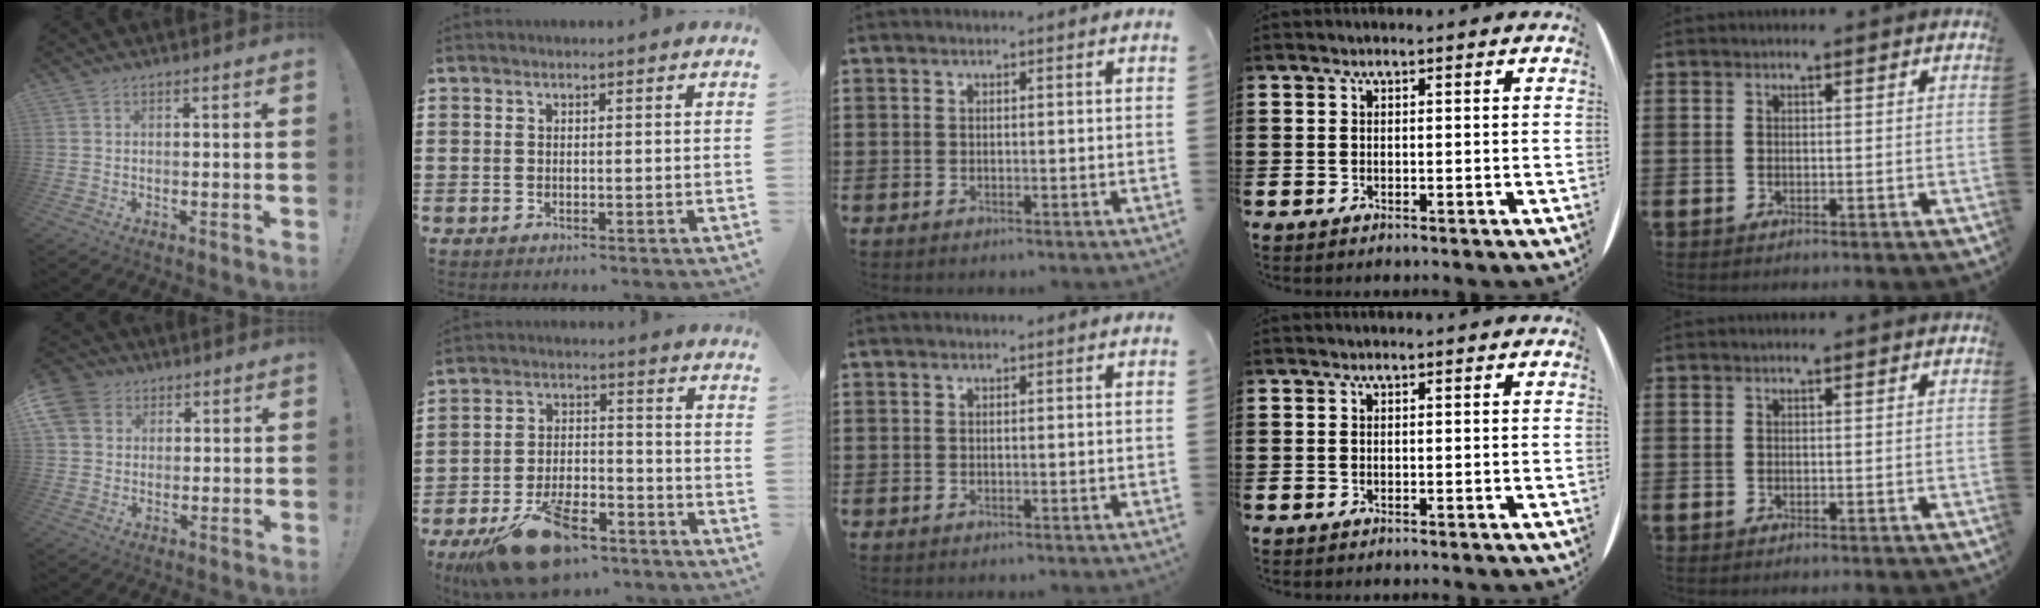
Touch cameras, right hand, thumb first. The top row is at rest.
{"thumb": {"total": 8.0, "force": [3.2, 6.5, 3.4], "torque": [-0.072, -0.013, 0.064]}, "index": {"total": 14.0, "force": [-9.4, 5.6, 8.8], "torque": [-0.154, 0.037, -0.157]}}